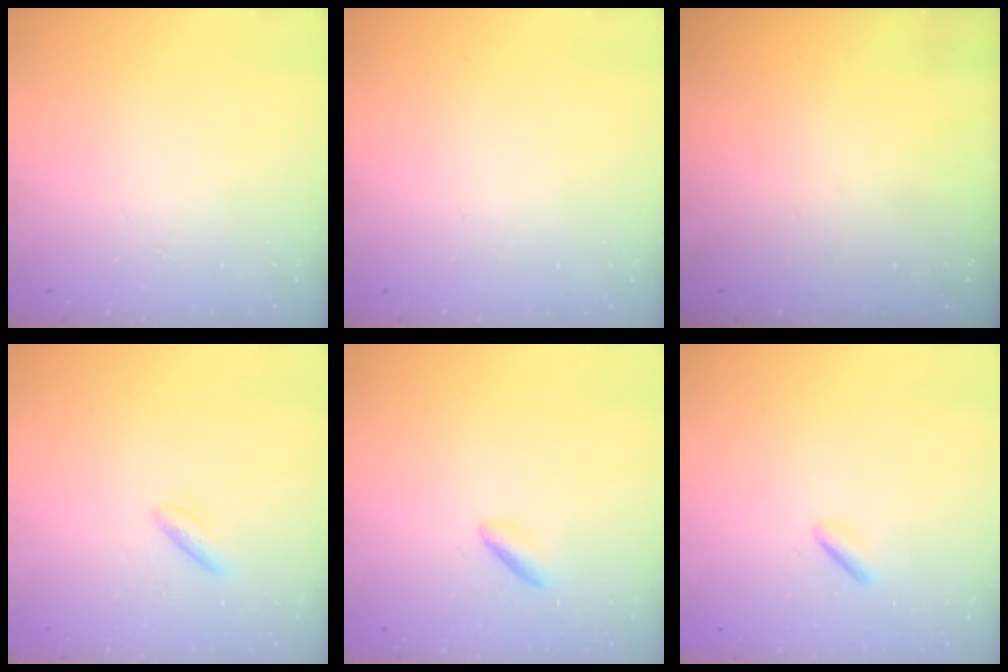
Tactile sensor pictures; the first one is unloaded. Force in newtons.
{"total": 0.0}
{"total": 0.0}
{"total": 2.4, "press": 2.2, "slide": 0.9}
{"total": 2.0, "press": 1.8, "slide": 0.8}
{"total": 1.4, "press": 1.1, "slide": 0.9}